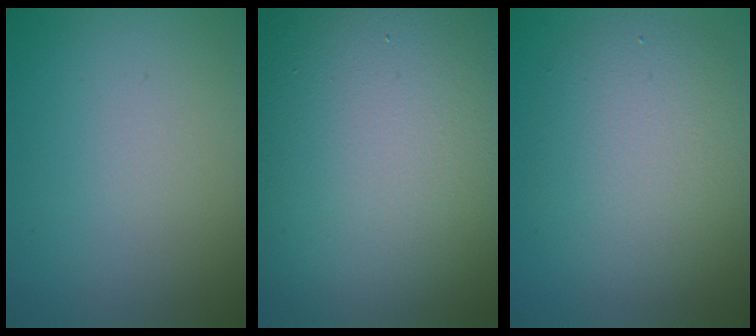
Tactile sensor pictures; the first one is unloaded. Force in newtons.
{"total": 19.8, "press": 19.8, "slide": 1.3}
{"total": 5.7, "press": 5.7, "slide": 0.4}